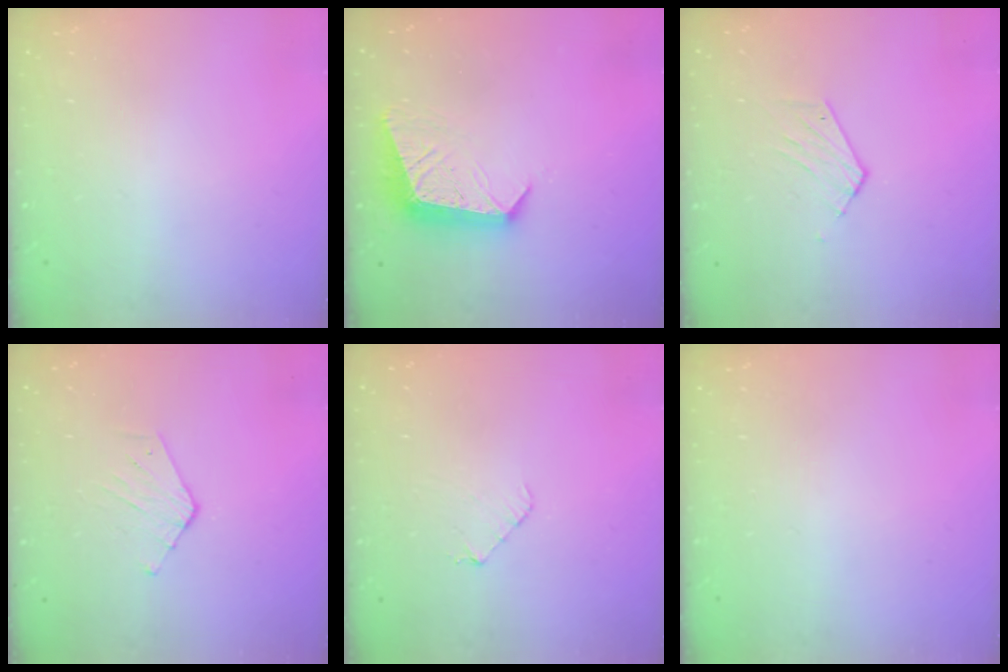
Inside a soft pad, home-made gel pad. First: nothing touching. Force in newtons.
{"total": 11.1, "press": 11.0, "slide": 1.0}
{"total": 4.0, "press": 3.9, "slide": 0.3}
{"total": 3.0, "press": 3.0, "slide": 0.3}
{"total": 4.8, "press": 4.8, "slide": 0.3}
{"total": 0.0}